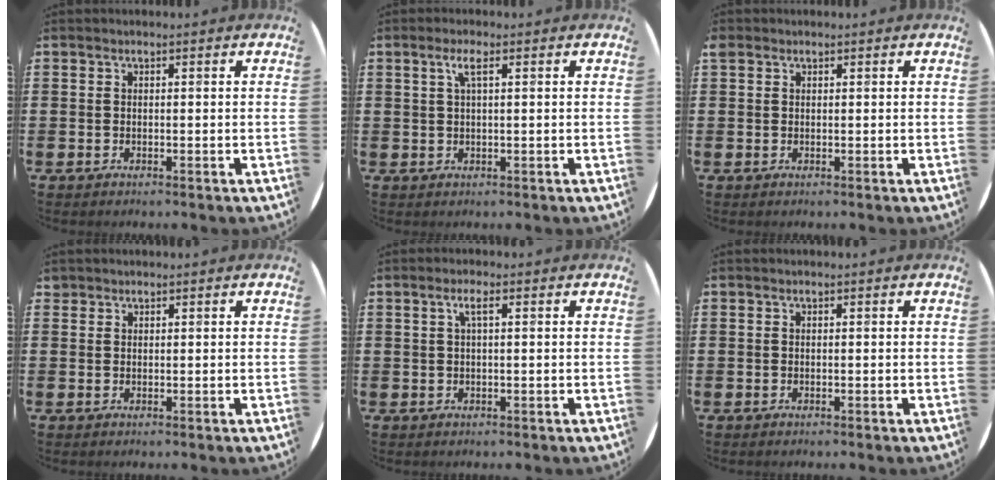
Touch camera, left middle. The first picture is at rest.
{"total": 2.2, "force": [0.9, 0.5, 1.9], "torque": [-0.040, 0.007, 0.013]}
{"total": 0.6, "force": [0.5, 0.4, 0.0], "torque": [-0.003, 0.002, 0.011]}
{"total": 0.8, "force": [0.7, 0.3, -0.1], "torque": [-0.001, 0.002, 0.014]}
{"total": 1.8, "force": [0.6, 0.4, 1.7], "torque": [-0.034, 0.007, 0.008]}
{"total": 0.0}